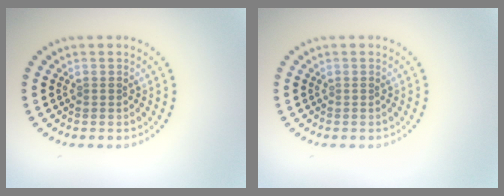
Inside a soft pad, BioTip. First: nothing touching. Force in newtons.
{"total": 0.0}